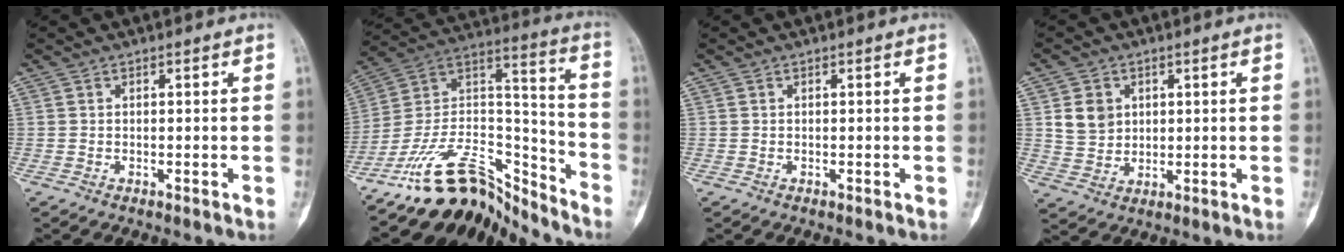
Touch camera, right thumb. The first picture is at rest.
{"total": 19.4, "force": [-16.3, 7.6, 7.2], "torque": [-0.089, 0.139, -0.290]}
{"total": 0.0}
{"total": 6.1, "force": [1.8, 5.2, 2.8], "torque": [-0.030, -0.011, 0.042]}